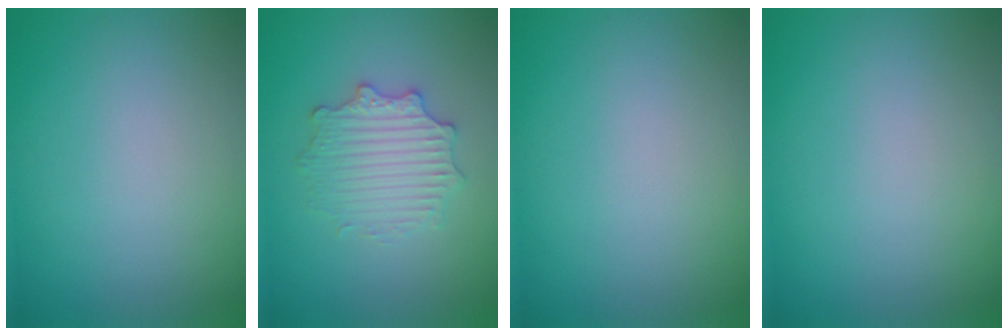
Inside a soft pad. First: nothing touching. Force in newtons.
{"total": 3.0, "press": 2.9, "slide": 0.4}
{"total": 0.0}
{"total": 0.0}